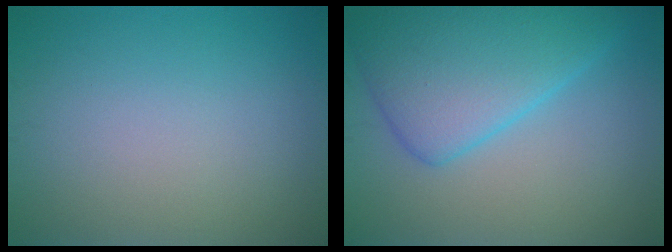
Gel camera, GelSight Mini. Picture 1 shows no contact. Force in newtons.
{"total": 7.4, "press": 7.4, "slide": 0.5}